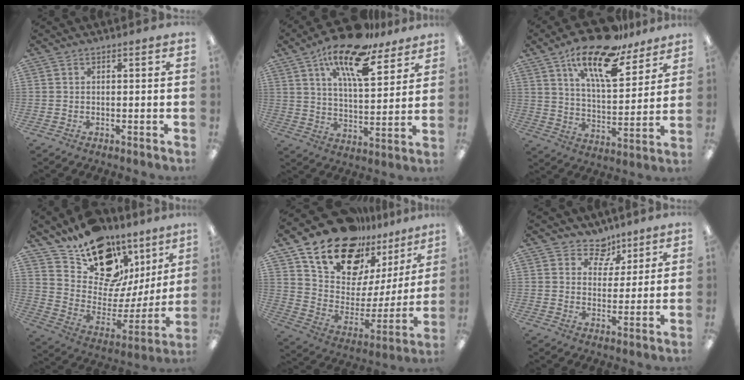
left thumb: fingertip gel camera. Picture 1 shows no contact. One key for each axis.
{"total": 16.9, "fx": 12.0, "fy": 5.7, "fz": 10.5, "tx": -0.178, "ty": -0.067, "tz": 0.202}
{"total": 18.6, "fx": 13.2, "fy": 6.5, "fz": 11.4, "tx": -0.190, "ty": -0.078, "tz": 0.222}
{"total": 15.9, "fx": 12.3, "fy": 8.0, "fz": 6.1, "tx": -0.106, "ty": -0.106, "tz": 0.220}
{"total": 19.6, "fx": 15.6, "fy": 9.6, "fz": 7.0, "tx": -0.134, "ty": -0.115, "tz": 0.279}
{"total": 7.0, "fx": 5.0, "fy": 4.7, "fz": 1.5, "tx": -0.014, "ty": -0.036, "tz": 0.089}